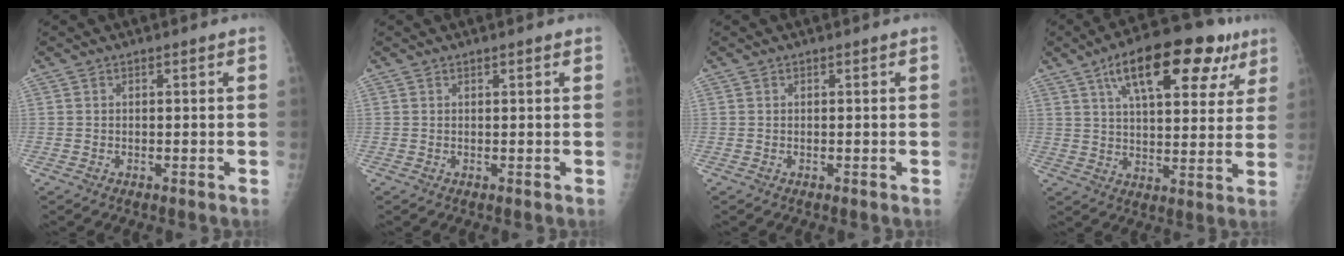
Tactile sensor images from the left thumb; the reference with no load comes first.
{"total": 0.8, "force": [0.6, 0.2, 0.6], "torque": [-0.006, 0.001, 0.009]}
{"total": 0.0}
{"total": 20.6, "force": [10.7, 8.4, 15.4], "torque": [-0.195, -0.004, 0.165]}